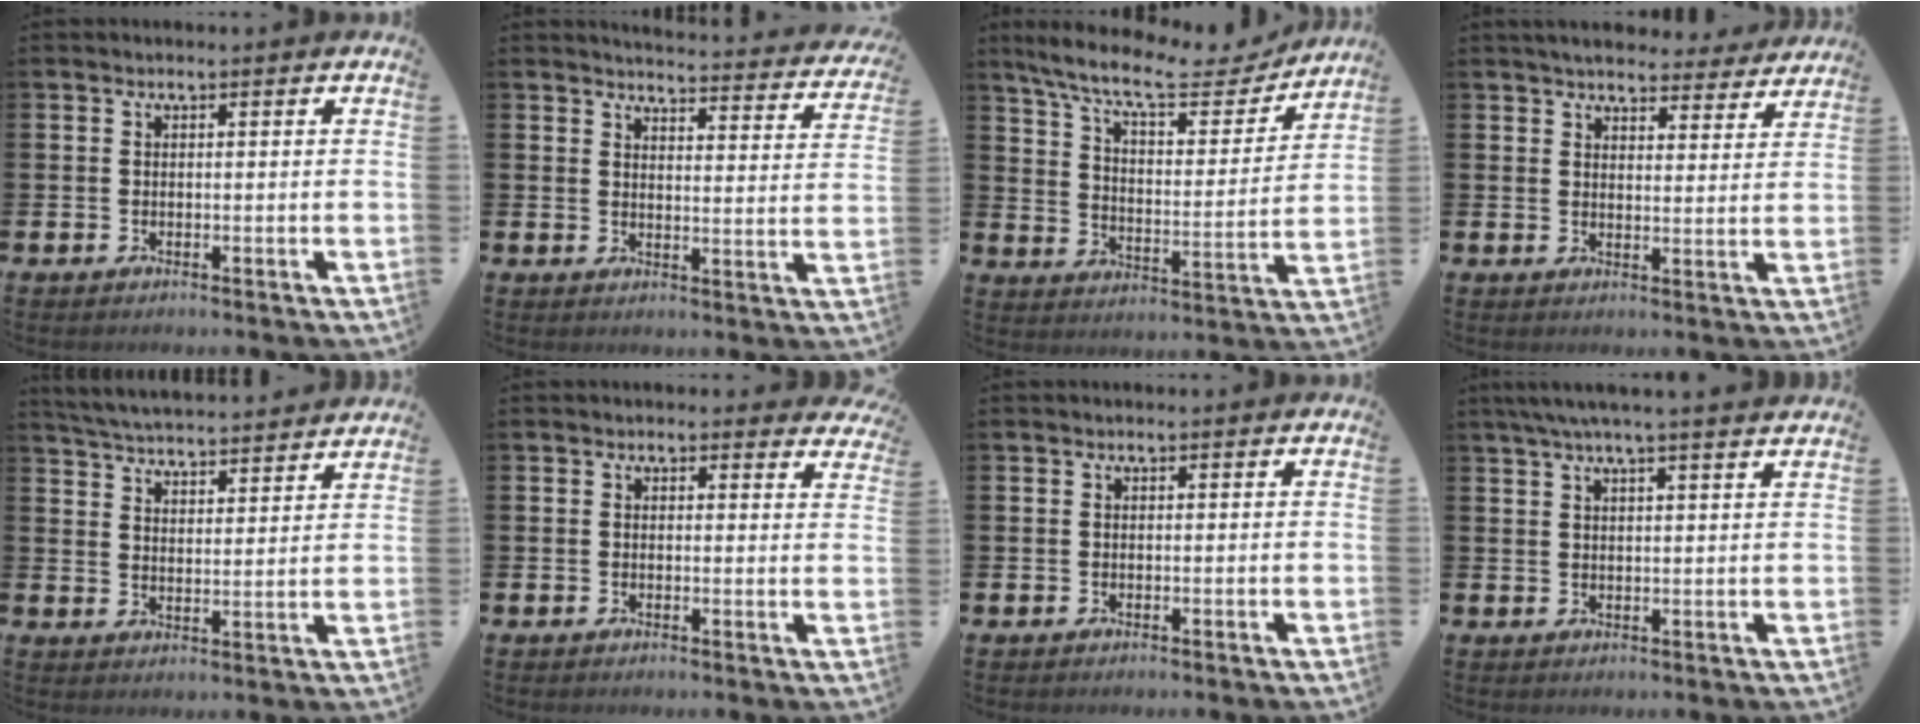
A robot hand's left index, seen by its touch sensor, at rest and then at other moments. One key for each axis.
{"total": 4.0, "fx": 4.0, "fy": 0.2, "fz": 0.5, "tx": -0.012, "ty": -0.040, "tz": 0.064}
{"total": 10.5, "fx": 9.2, "fy": 2.2, "fz": 4.6, "tx": -0.112, "ty": -0.059, "tz": 0.154}
{"total": 5.0, "fx": 4.9, "fy": 0.9, "fz": 0.6, "tx": -0.022, "ty": -0.028, "tz": 0.086}
{"total": 5.4, "fx": 5.4, "fy": 0.2, "fz": 0.4, "tx": -0.031, "ty": -0.042, "tz": 0.095}
{"total": 1.5, "fx": 1.5, "fy": 0.4, "fz": 0.0, "tx": 0.010, "ty": -0.005, "tz": 0.025}
{"total": 0.0}
{"total": 4.6, "fx": 4.0, "fy": -0.2, "fz": 2.3, "tx": -0.059, "ty": -0.004, "tz": 0.073}